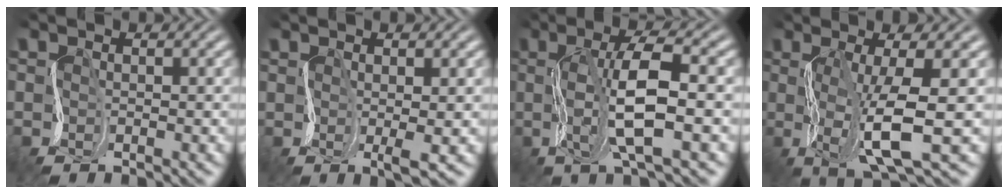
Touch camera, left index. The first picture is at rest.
{"total": 1.7, "force": [1.0, -0.3, 1.4], "torque": [-0.033, 0.002, 0.012]}
{"total": 5.8, "force": [0.8, 1.1, 5.6], "torque": [-0.115, 0.018, 0.008]}
{"total": 6.0, "force": [0.6, 1.0, 5.9], "torque": [-0.111, 0.002, 0.005]}